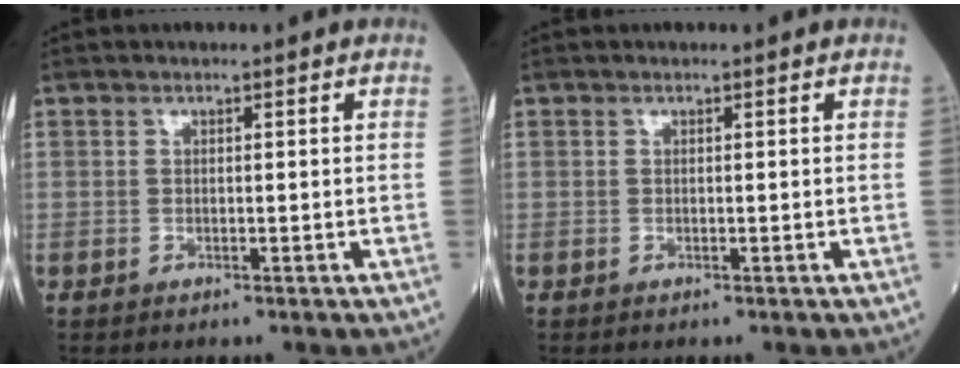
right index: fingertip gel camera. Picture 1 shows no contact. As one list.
[{"total": 0.0}]